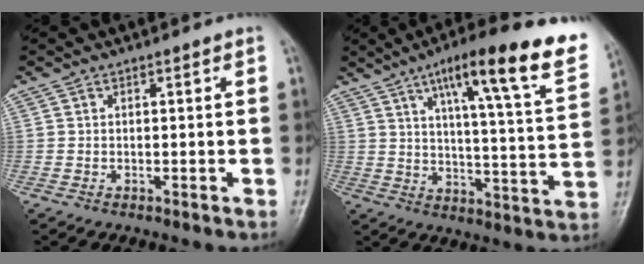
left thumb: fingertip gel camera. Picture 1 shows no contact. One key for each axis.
{"total": 21.3, "fx": 12.5, "fy": 3.1, "fz": 16.9, "tx": -0.222, "ty": -0.036, "tz": 0.176}